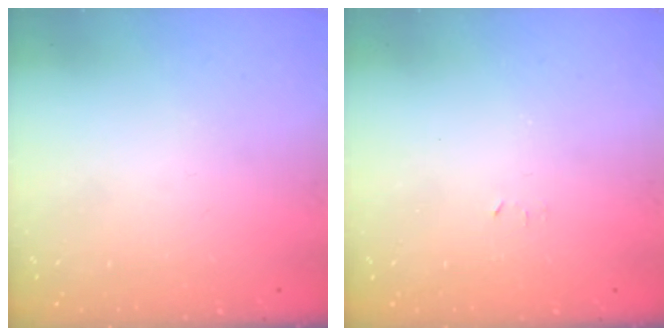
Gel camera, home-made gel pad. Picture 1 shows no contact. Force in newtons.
{"total": 2.4, "press": 2.4, "slide": 0.4}